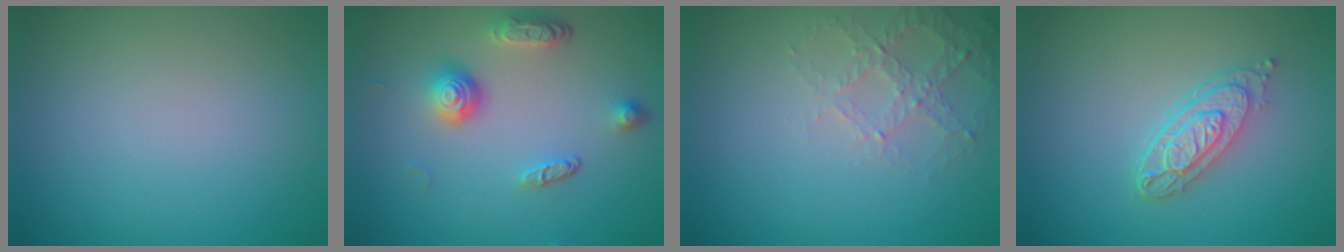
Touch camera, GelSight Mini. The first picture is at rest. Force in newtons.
{"total": 3.7, "press": 2.7, "slide": 2.6}
{"total": 2.6, "press": 2.5, "slide": 0.8}
{"total": 3.8, "press": 3.0, "slide": 2.3}